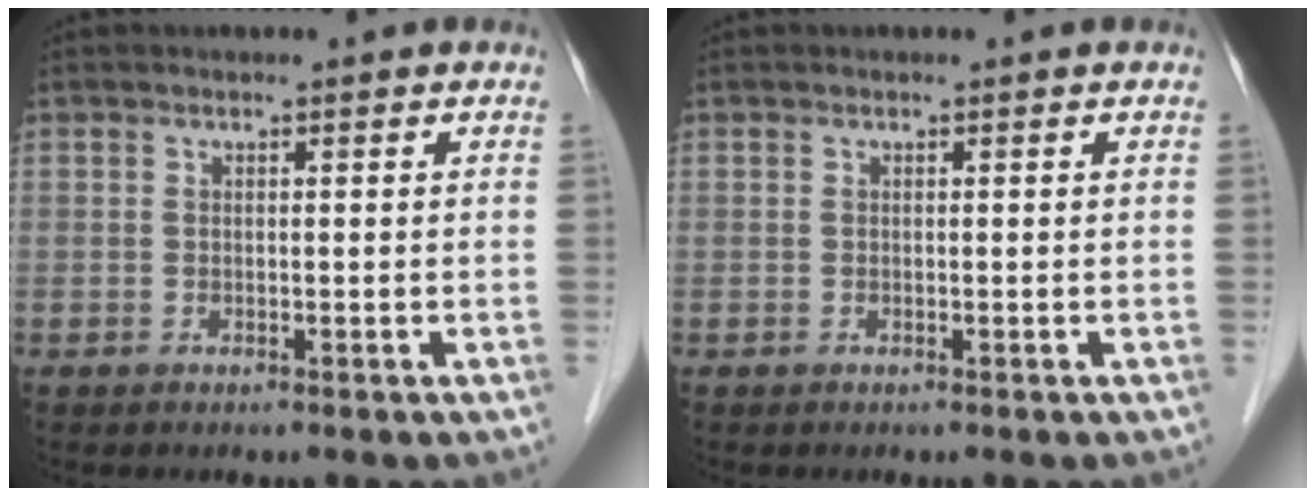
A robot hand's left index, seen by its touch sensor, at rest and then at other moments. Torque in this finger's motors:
{"motor_torque": [0.01, -0.01, 0.00, 0.00]}